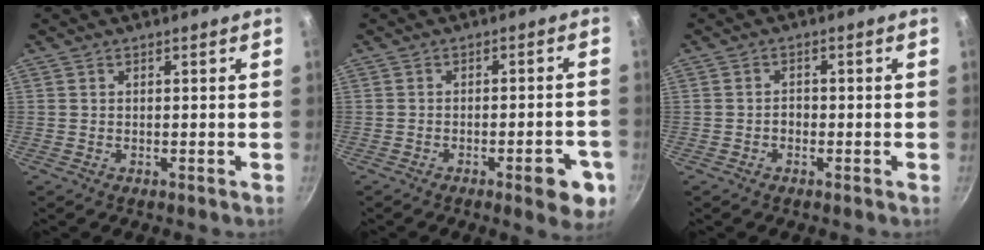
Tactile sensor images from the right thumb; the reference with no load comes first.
{"total": 8.0, "force": [-3.6, 2.5, 6.7], "torque": [-0.062, 0.019, -0.040]}
{"total": 1.5, "force": [-0.7, 1.1, 0.8], "torque": [-0.003, 0.011, -0.012]}